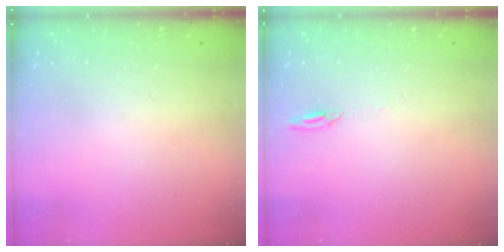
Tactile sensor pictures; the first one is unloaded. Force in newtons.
{"total": 3.5, "press": 3.5, "slide": 0.4}